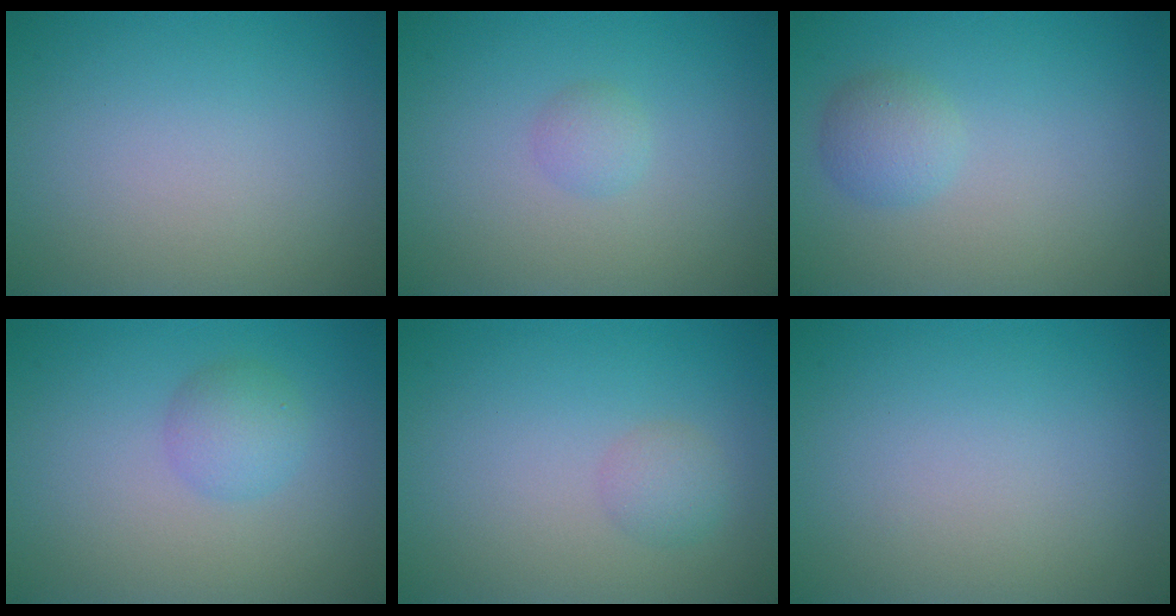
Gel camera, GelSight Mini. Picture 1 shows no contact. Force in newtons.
{"total": 1.1, "press": 1.1, "slide": 0.1}
{"total": 2.0, "press": 2.0, "slide": 0.1}
{"total": 2.2, "press": 2.2, "slide": 0.1}
{"total": 1.5, "press": 1.5, "slide": 0.0}
{"total": 0.0}